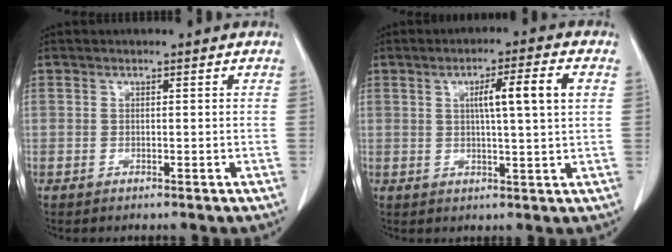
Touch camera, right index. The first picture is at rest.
{"total": 7.4, "force": [1.9, -0.1, 7.1], "torque": [-0.117, 0.007, 0.029]}